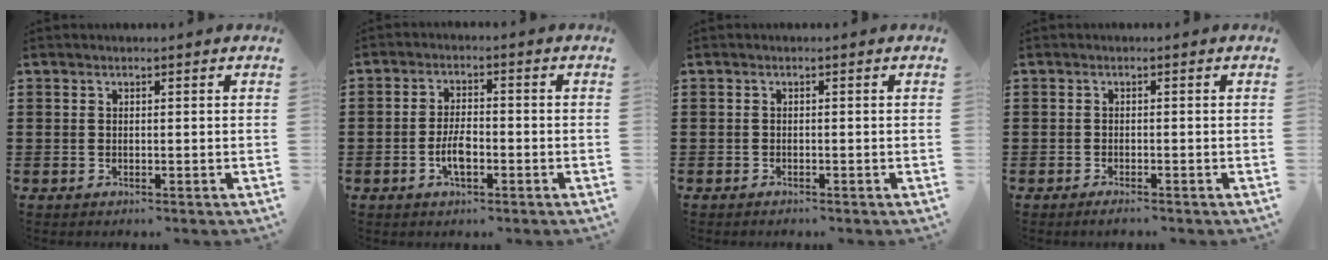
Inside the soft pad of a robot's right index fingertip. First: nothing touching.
{"total": 4.4, "force": [-1.4, 1.8, 3.8], "torque": [-0.080, 0.003, -0.028]}
{"total": 0.6, "force": [-0.6, 0.2, 0.0], "torque": [-0.002, 0.000, -0.012]}
{"total": 1.0, "force": [-1.0, 0.1, 0.3], "torque": [-0.009, -0.002, -0.019]}